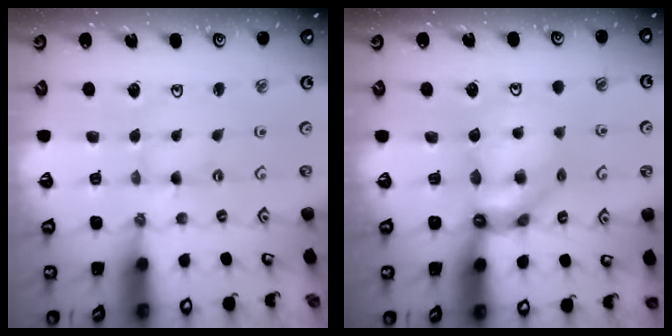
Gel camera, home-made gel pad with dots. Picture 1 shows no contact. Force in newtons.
{"total": 9.6, "press": 9.6, "slide": 1.0}